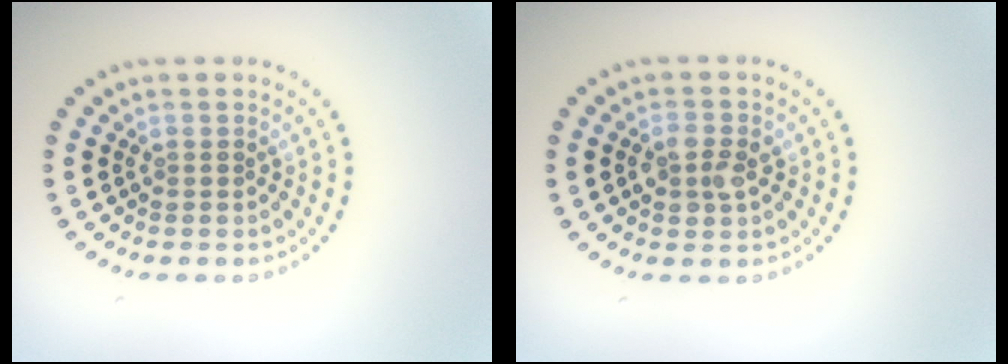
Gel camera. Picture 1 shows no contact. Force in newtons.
{"total": 2.1, "press": 2.1, "slide": 0.1}